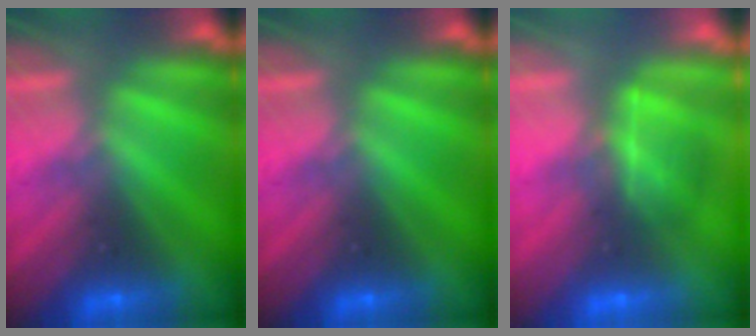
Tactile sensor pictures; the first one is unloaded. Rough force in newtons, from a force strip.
{"total": 0.0}
{"total": 5.3}